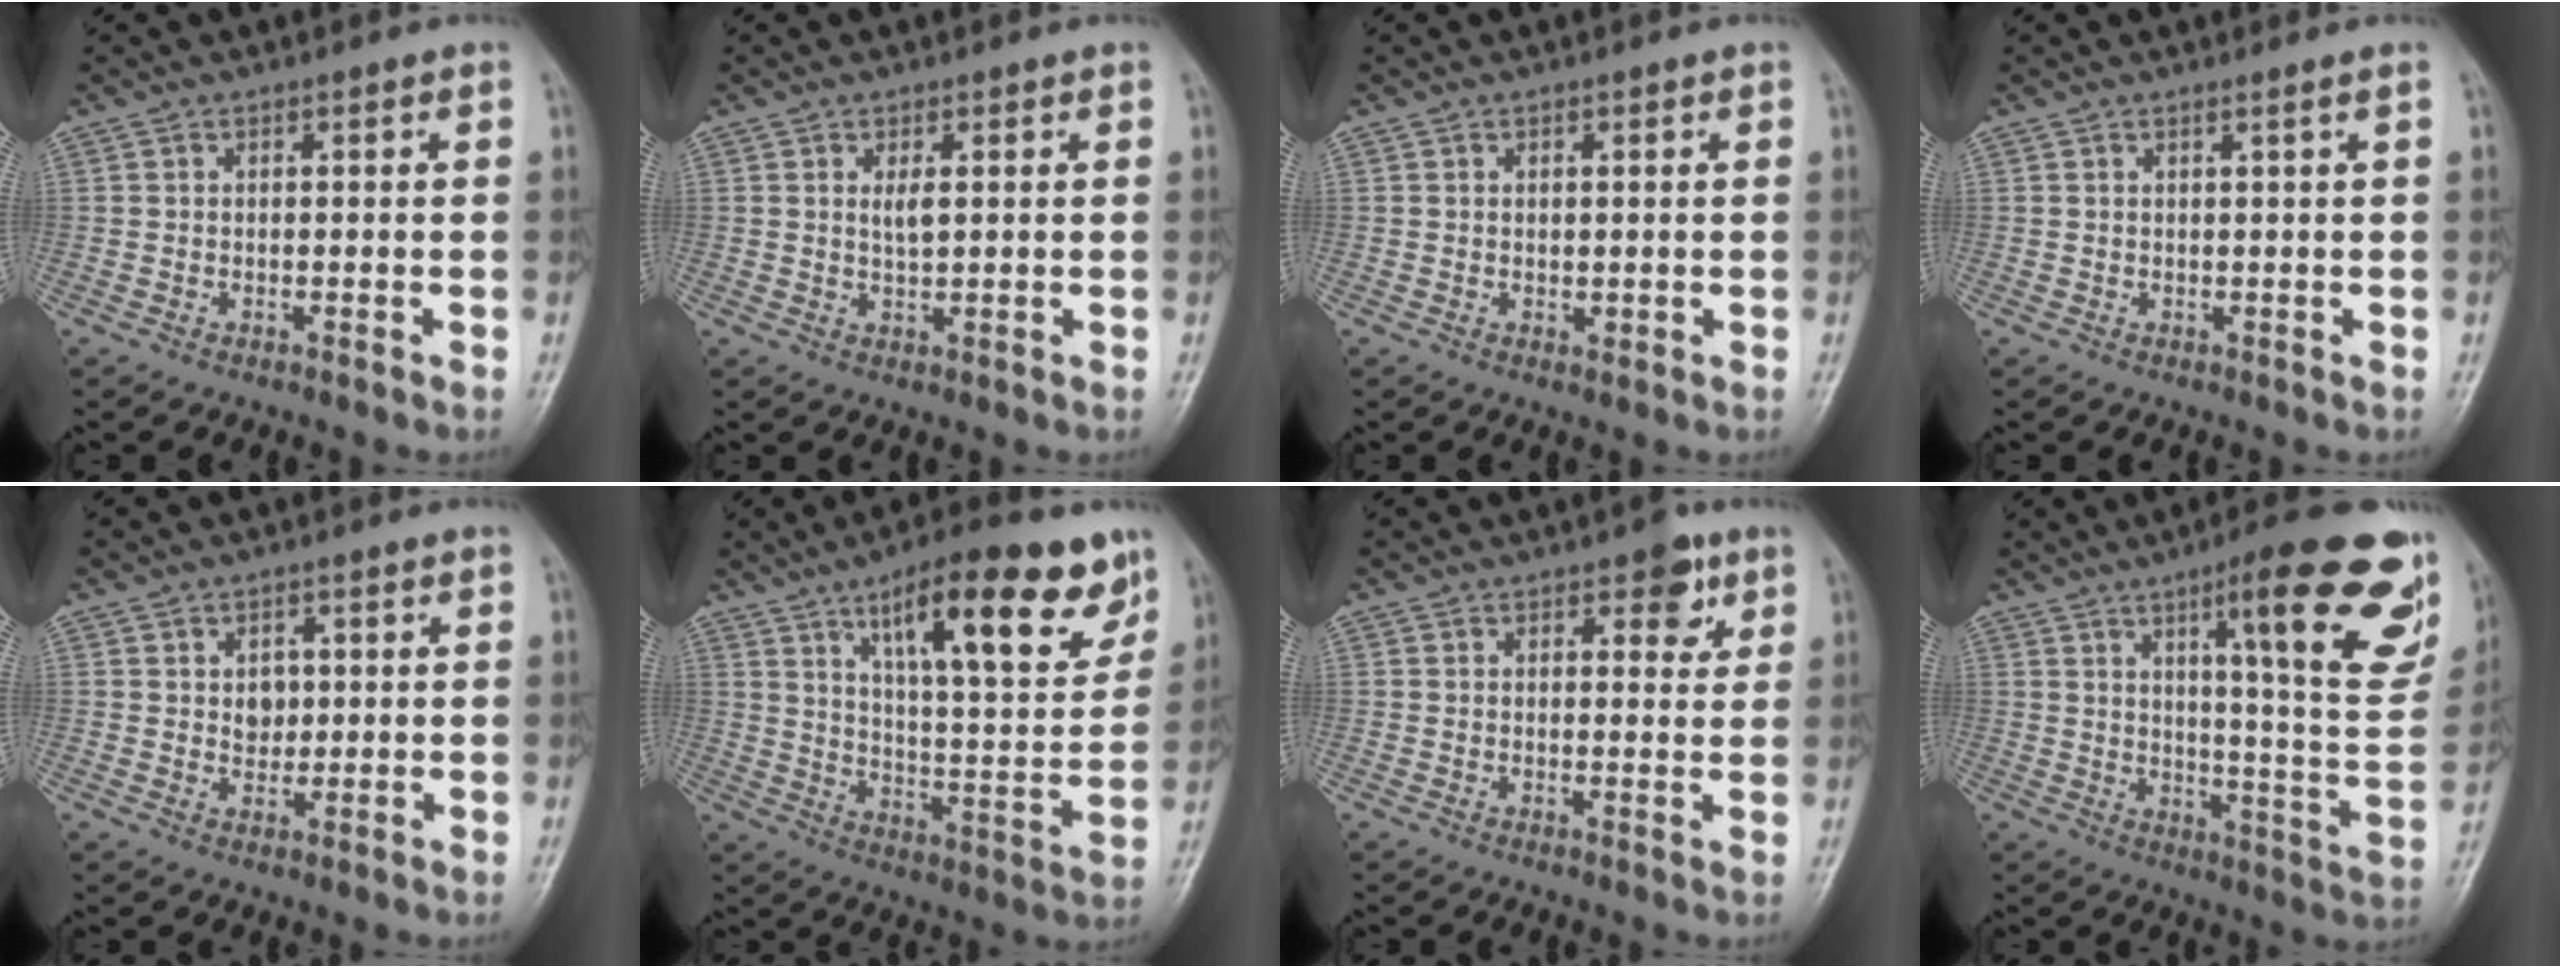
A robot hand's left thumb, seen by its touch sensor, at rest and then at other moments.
{"total": 2.3, "force": [0.8, 1.0, 2.0], "torque": [-0.034, -0.006, 0.015]}
{"total": 1.0, "force": [0.4, 0.8, 0.5], "torque": [-0.005, -0.004, 0.007]}
{"total": 0.9, "force": [0.4, -0.4, 0.7], "torque": [-0.021, -0.006, 0.012]}
{"total": 3.5, "force": [0.7, 2.8, 2.0], "torque": [-0.010, -0.003, 0.012]}
{"total": 20.6, "force": [11.8, 6.2, 15.8], "torque": [-0.197, -0.048, 0.183]}
{"total": 4.7, "force": [2.5, 2.5, 3.2], "torque": [-0.017, -0.008, 0.026]}
{"total": 23.7, "force": [12.6, 4.7, 19.5], "torque": [-0.226, -0.049, 0.171]}